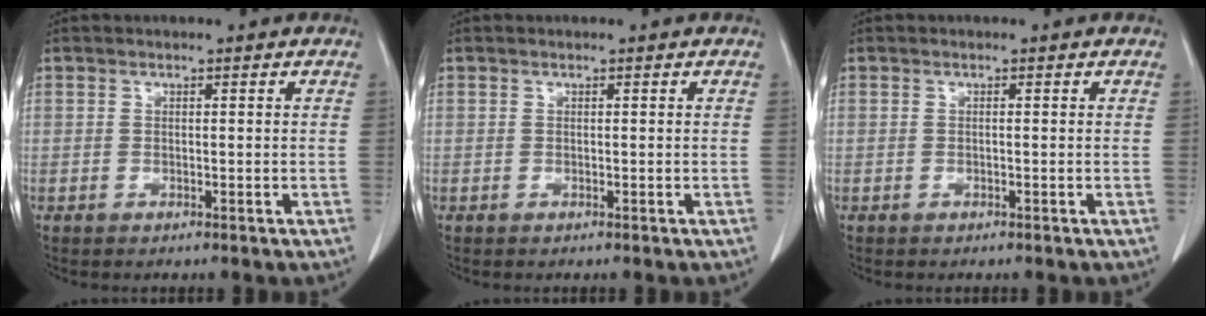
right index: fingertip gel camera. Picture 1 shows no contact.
{"total": 0.0}
{"total": 0.0}